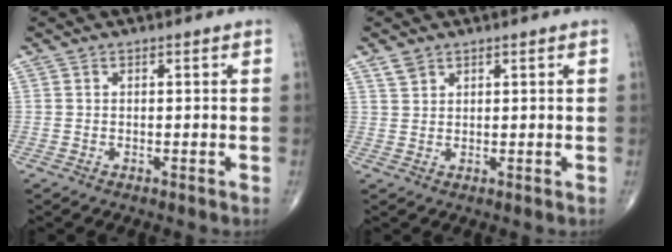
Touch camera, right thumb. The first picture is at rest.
{"total": 2.1, "force": [1.5, 1.2, 0.6], "torque": [-0.005, 0.000, 0.030]}